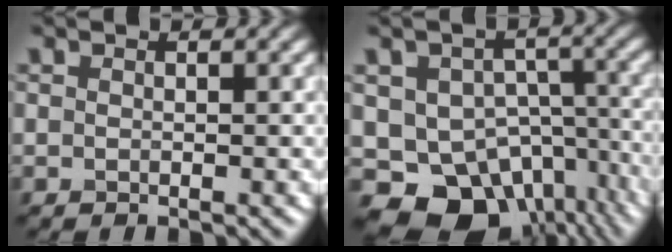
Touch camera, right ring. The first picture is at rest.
{"total": 12.9, "force": [-6.9, 9.1, 6.1], "torque": [-0.092, -0.019, -0.085]}